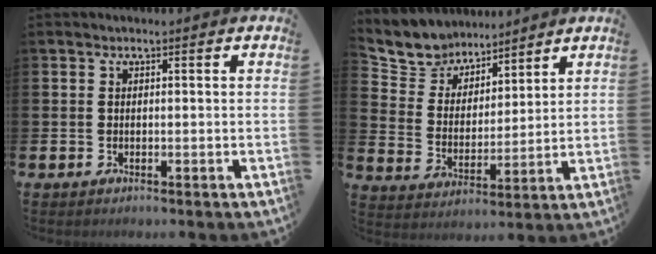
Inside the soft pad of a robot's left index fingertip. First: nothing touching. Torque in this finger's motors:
{"motor_torque": [1.62, -0.52, 0.12, 0.01]}